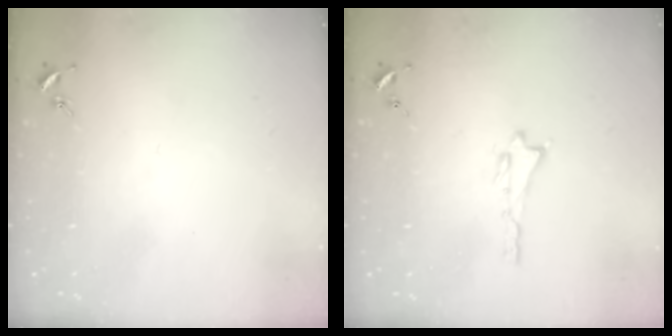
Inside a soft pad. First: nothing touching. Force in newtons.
{"total": 0.0}